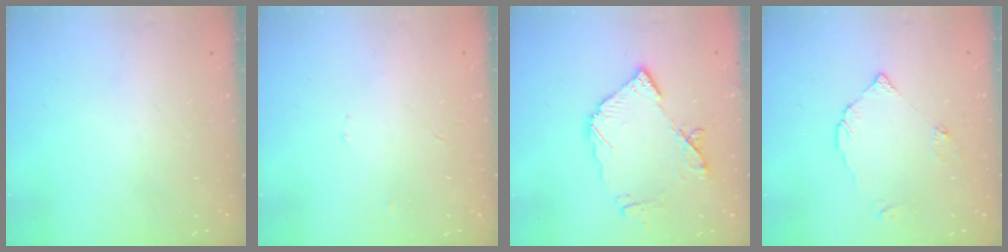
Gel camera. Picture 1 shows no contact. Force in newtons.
{"total": 2.4, "press": 2.4, "slide": 0.3}
{"total": 12.0, "press": 11.9, "slide": 1.5}
{"total": 3.9, "press": 3.9, "slide": 0.0}